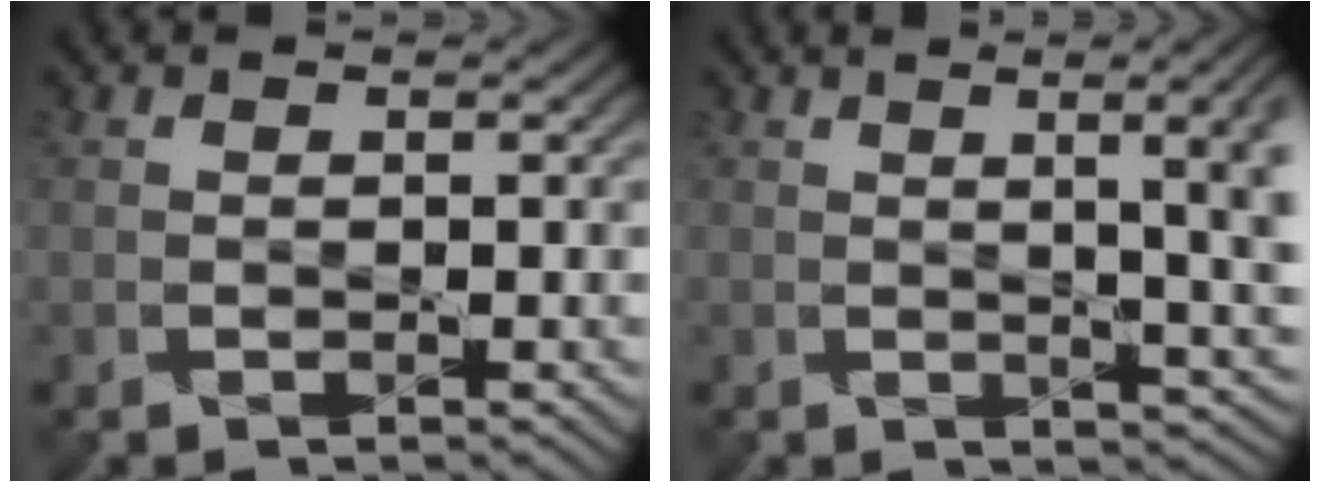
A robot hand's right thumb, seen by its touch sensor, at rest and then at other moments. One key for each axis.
{"total": 8.0, "fx": 1.3, "fy": 2.6, "fz": 7.5, "tx": -0.065, "ty": 0.021, "tz": 0.012}